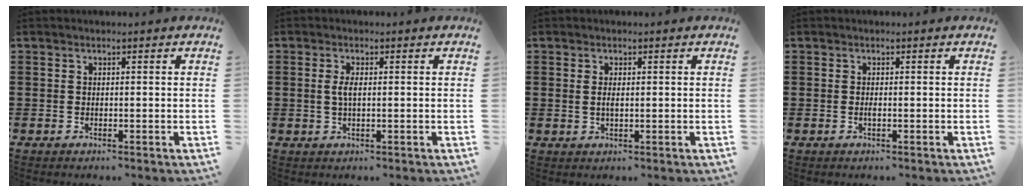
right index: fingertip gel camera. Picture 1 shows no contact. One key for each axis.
{"total": 2.3, "fx": 0.1, "fy": 0.7, "fz": 2.2, "tx": -0.049, "ty": -0.002, "tz": -0.003}
{"total": 1.6, "fx": 0.2, "fy": 0.7, "fz": 1.4, "tx": -0.029, "ty": 0.005, "tz": 0.002}
{"total": 0.5, "fx": -0.1, "fy": 0.1, "fz": 0.5, "tx": -0.010, "ty": -0.005, "tz": -0.001}